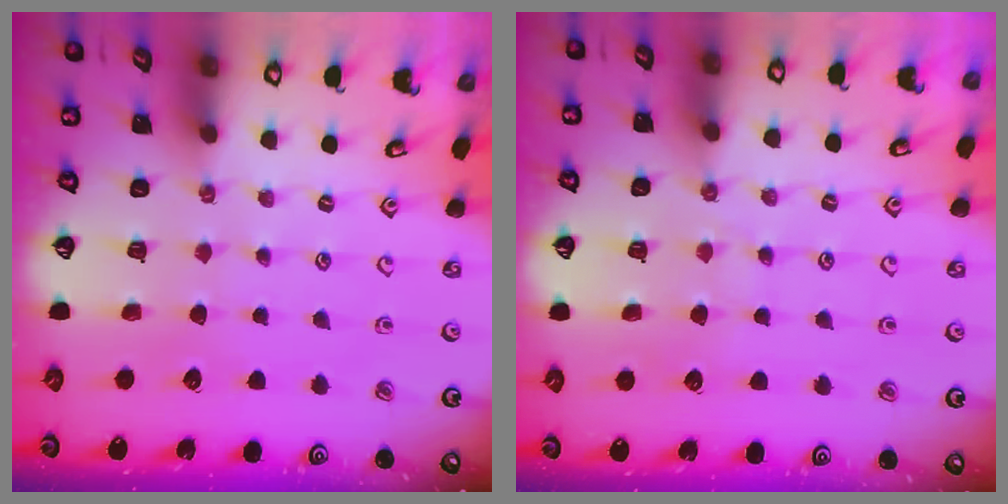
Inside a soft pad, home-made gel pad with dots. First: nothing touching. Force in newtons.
{"total": 4.5, "press": 4.5, "slide": 0.6}